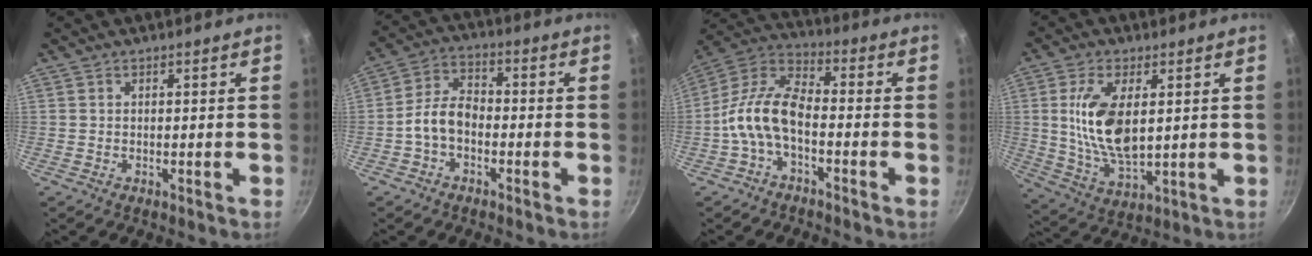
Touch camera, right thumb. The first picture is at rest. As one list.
[{"total": 7.4, "force": [-2.0, 4.9, 5.2], "torque": [-0.092, 0.032, -0.049]}, {"total": 11.7, "force": [-2.8, 6.1, 9.7], "torque": [-0.196, 0.044, -0.065]}, {"total": 13.4, "force": [2.2, 6.5, 11.5], "torque": [-0.220, -0.018, 0.052]}]